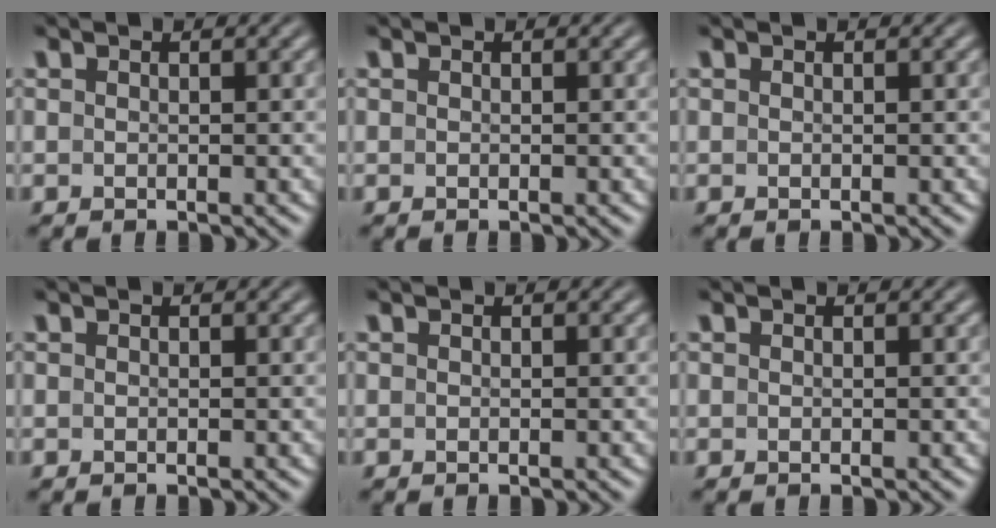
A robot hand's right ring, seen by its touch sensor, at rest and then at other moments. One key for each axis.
{"total": 0.0}
{"total": 0.0}
{"total": 0.0}
{"total": 0.0}
{"total": 0.0}